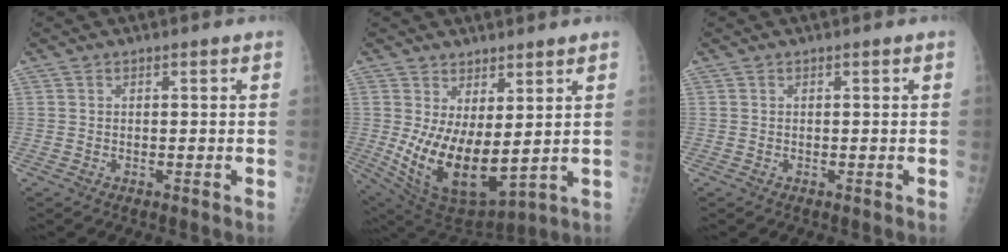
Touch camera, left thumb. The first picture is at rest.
{"total": 13.2, "force": [1.6, 5.8, 11.7], "torque": [-0.204, -0.041, 0.055]}
{"total": 0.0}